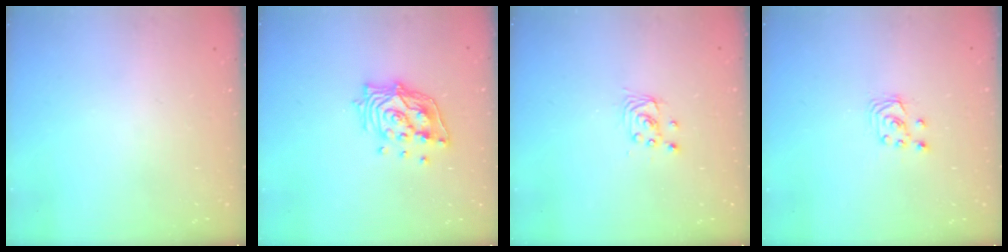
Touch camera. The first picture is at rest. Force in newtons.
{"total": 14.0, "press": 13.9, "slide": 1.3}
{"total": 2.8, "press": 2.8, "slide": 0.1}
{"total": 3.0, "press": 3.0, "slide": 0.3}